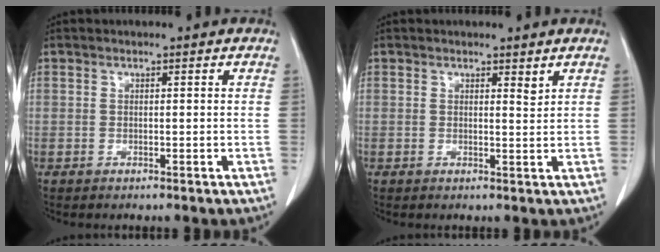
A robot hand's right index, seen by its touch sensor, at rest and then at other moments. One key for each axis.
{"total": 1.2, "fx": 0.9, "fy": 0.2, "fz": 0.7, "tx": -0.011, "ty": -0.008, "tz": 0.015}